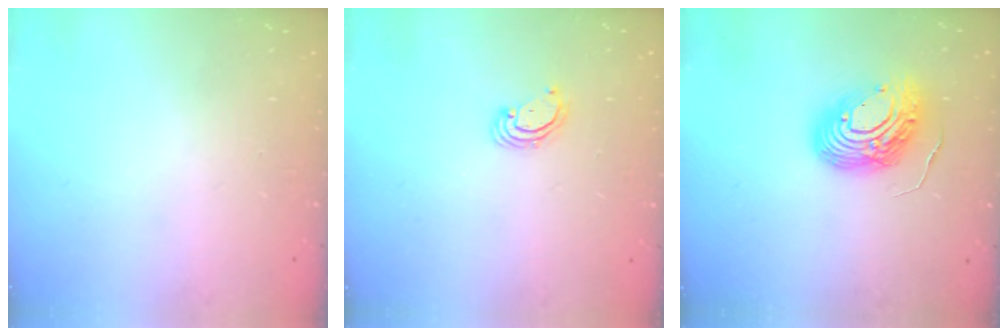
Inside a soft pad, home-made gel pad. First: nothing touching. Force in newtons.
{"total": 2.4, "press": 2.4, "slide": 0.2}
{"total": 15.0, "press": 14.9, "slide": 1.9}